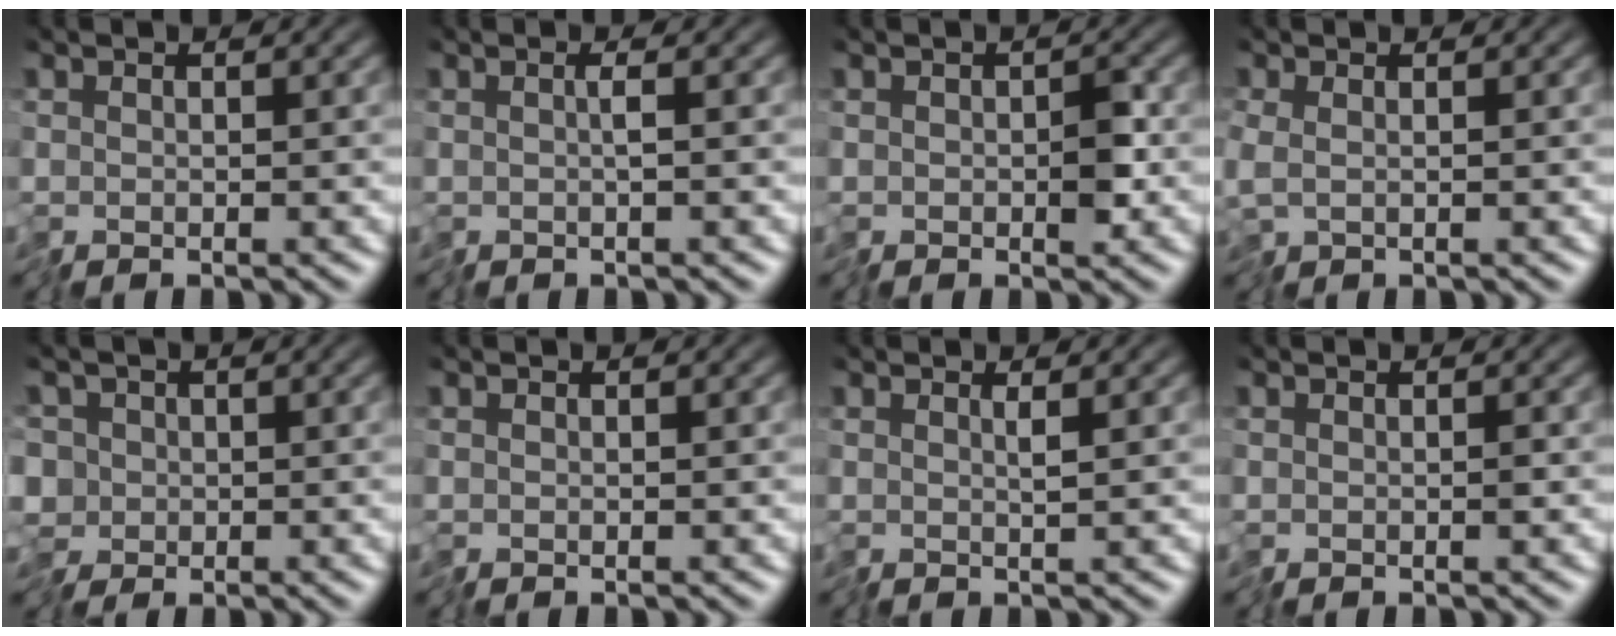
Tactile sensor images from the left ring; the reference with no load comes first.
{"total": 1.0, "force": [-0.3, -0.3, 0.9], "torque": [-0.021, 0.001, -0.005]}
{"total": 2.3, "force": [-0.5, 1.2, 1.9], "torque": [-0.031, -0.002, -0.008]}
{"total": 1.8, "force": [-0.8, 0.9, 1.4], "torque": [-0.037, -0.009, -0.019]}
{"total": 2.9, "force": [-0.3, 2.7, 1.0], "torque": [-0.020, 0.003, -0.021]}
{"total": 0.0}
{"total": 0.7, "force": [0.3, -0.6, 0.3], "torque": [-0.007, 0.001, 0.005]}
{"total": 0.5, "force": [-0.2, 0.1, 0.4], "torque": [-0.010, -0.002, -0.003]}